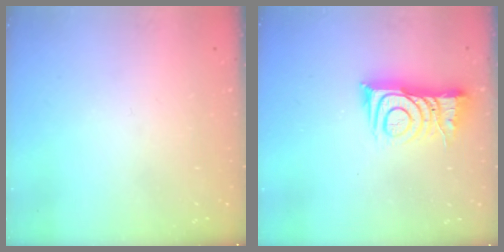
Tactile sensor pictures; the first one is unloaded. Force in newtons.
{"total": 10.1, "press": 10.0, "slide": 1.0}